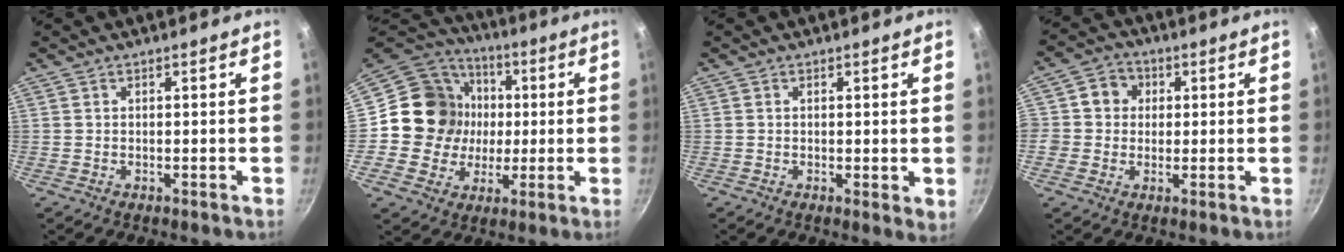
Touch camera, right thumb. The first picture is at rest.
{"total": 16.3, "force": [0.6, 15.2, 6.0], "torque": [-0.078, 0.024, 0.004]}
{"total": 2.8, "force": [0.3, 1.0, 2.6], "torque": [-0.029, -0.007, 0.002]}
{"total": 6.0, "force": [0.9, 5.6, 2.0], "torque": [0.004, 0.006, 0.001]}